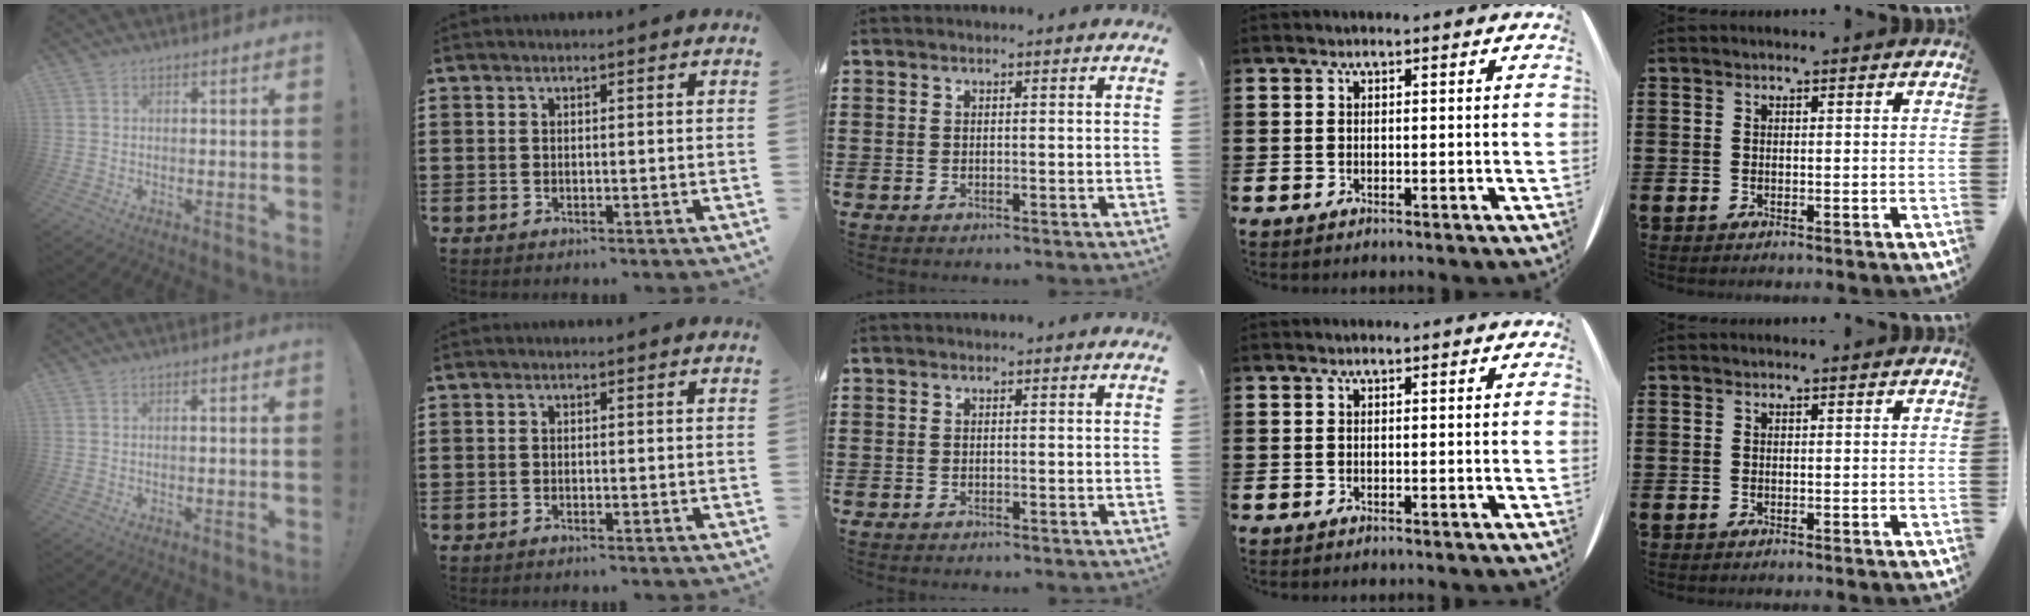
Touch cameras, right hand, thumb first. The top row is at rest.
{"thumb": {"total": 0.6, "force": [-0.3, -0.1, 0.6], "torque": [-0.016, 0.001, -0.004]}, "index": {"total": 0.5, "force": [-0.5, 0.0, 0.1], "torque": [-0.005, -0.001, -0.011]}}